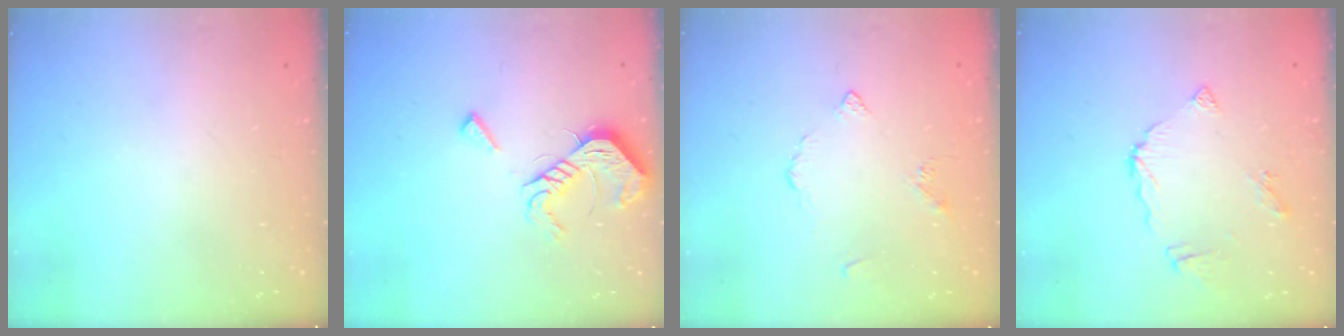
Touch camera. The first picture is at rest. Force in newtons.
{"total": 11.4, "press": 11.4, "slide": 0.4}
{"total": 3.5, "press": 3.4, "slide": 0.7}
{"total": 7.6, "press": 7.6, "slide": 0.8}